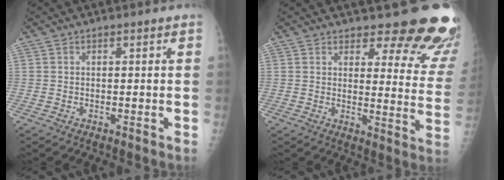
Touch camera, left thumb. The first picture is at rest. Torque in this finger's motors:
{"motor_torque": [0.07, 0.17, 0.23, -0.35, 0.11]}